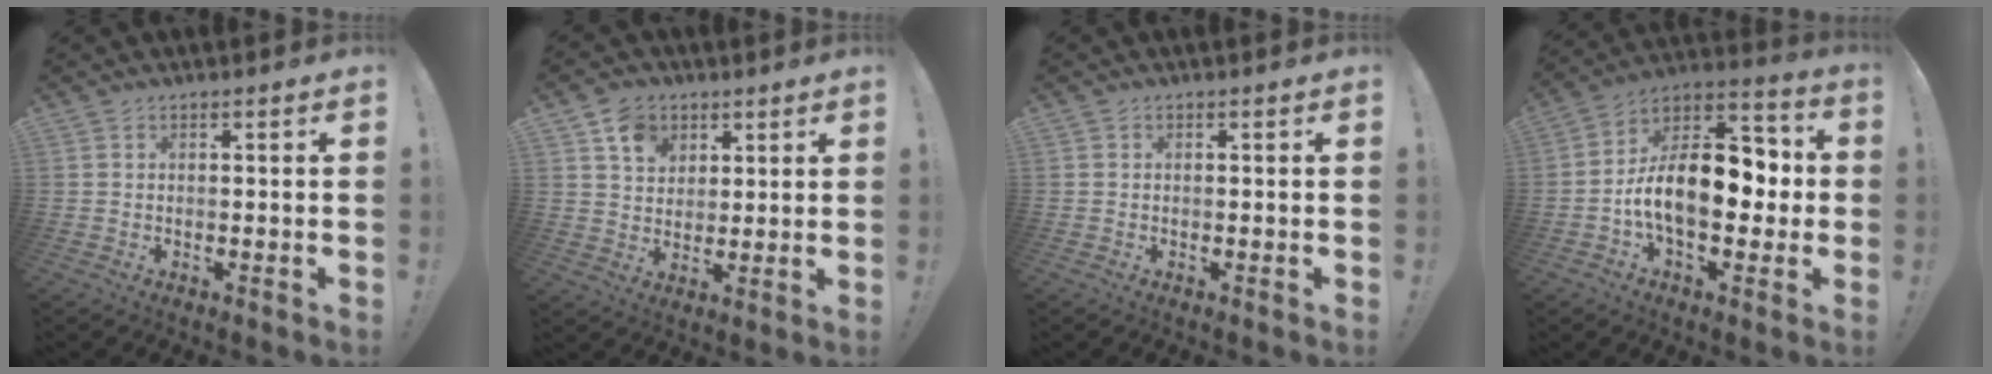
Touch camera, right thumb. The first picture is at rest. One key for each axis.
{"total": 8.7, "fx": 4.5, "fy": 7.0, "fz": 2.6, "tx": -0.032, "ty": -0.024, "tz": 0.087}
{"total": 0.0}
{"total": 18.5, "fx": -1.8, "fy": 10.7, "fz": 15.0, "tx": -0.252, "ty": 0.017, "tz": -0.025}